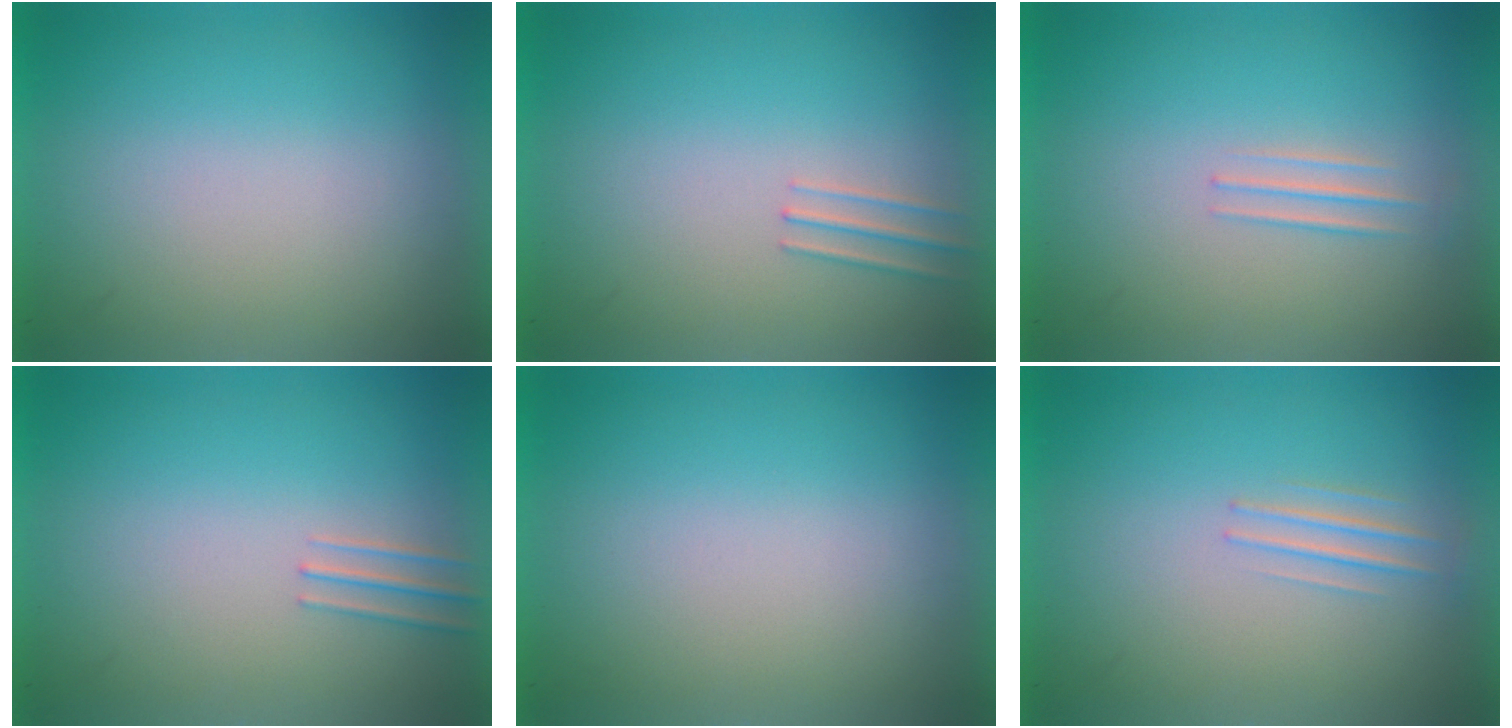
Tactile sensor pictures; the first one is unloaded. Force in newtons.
{"total": 1.0}
{"total": 1.4}
{"total": 1.0}
{"total": 1.0}
{"total": 1.3}